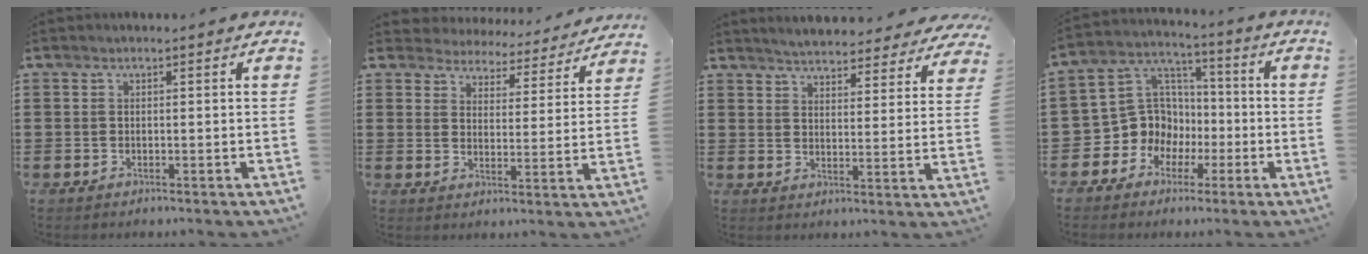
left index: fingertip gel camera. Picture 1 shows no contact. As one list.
[{"total": 4.4, "force": [4.4, 0.3, -0.5], "torque": [-0.011, -0.040, 0.072]}, {"total": 4.4, "force": [4.4, -0.2, 0.6], "torque": [-0.032, -0.024, 0.076]}, {"total": 9.4, "force": [-2.1, 8.9, 2.1], "torque": [-0.098, -0.002, -0.038]}]